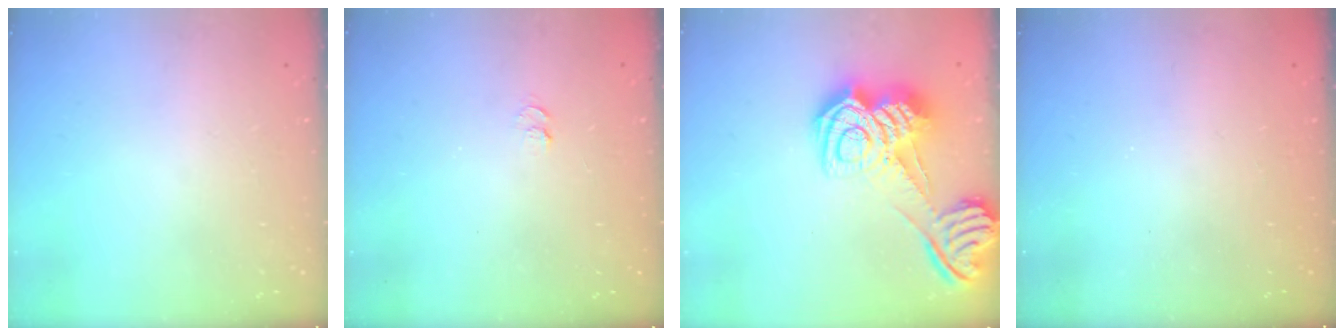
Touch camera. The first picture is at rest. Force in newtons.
{"total": 5.2, "press": 5.2, "slide": 0.7}
{"total": 16.8, "press": 16.8, "slide": 0.9}
{"total": 2.4, "press": 2.3, "slide": 0.7}